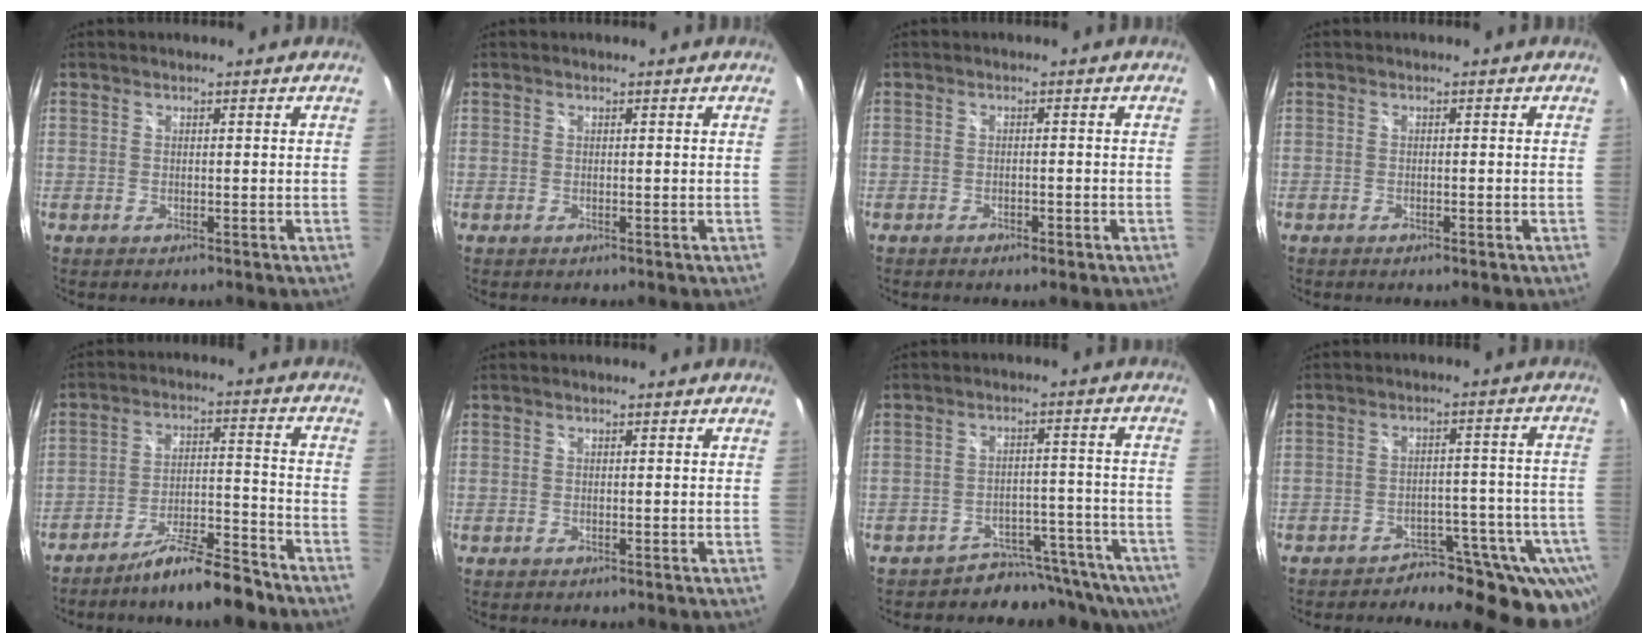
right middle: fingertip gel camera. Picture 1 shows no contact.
{"total": 0.0}
{"total": 2.2, "force": [-1.5, 0.9, 1.3], "torque": [-0.027, -0.003, -0.023]}
{"total": 0.9, "force": [-0.7, 0.3, 0.5], "torque": [-0.009, -0.001, -0.012]}
{"total": 9.8, "force": [-8.4, 1.0, 4.8], "torque": [-0.089, 0.012, -0.137]}
{"total": 0.0}
{"total": 8.7, "force": [-7.8, 3.3, 1.8], "torque": [-0.014, 0.020, -0.111]}
{"total": 16.7, "force": [-14.1, 6.6, 6.2], "torque": [-0.054, 0.023, -0.175]}